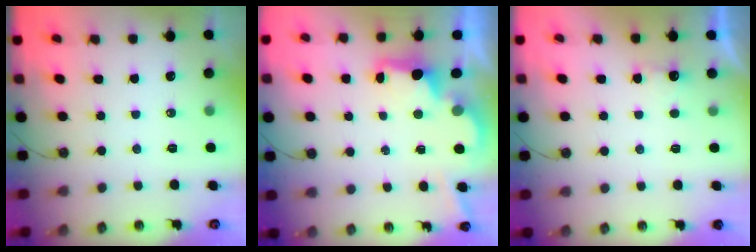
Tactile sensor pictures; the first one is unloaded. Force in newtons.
{"total": 2.5, "press": 2.4, "slide": 0.8}
{"total": 2.1, "press": 1.9, "slide": 0.9}